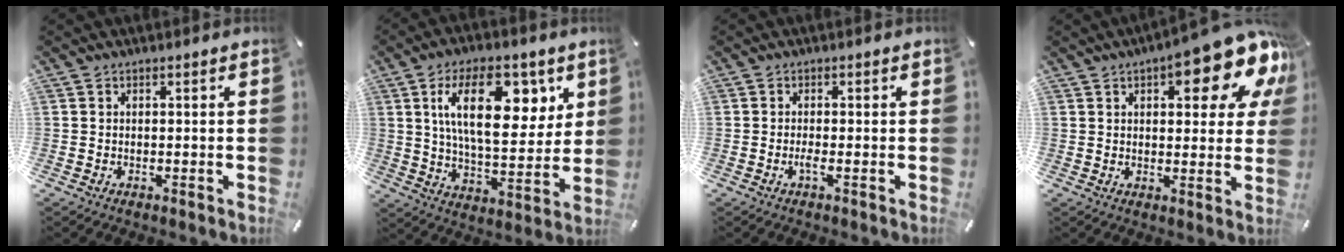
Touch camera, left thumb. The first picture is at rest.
{"total": 19.0, "force": [7.5, 9.4, 14.7], "torque": [-0.238, -0.004, 0.121]}
{"total": 1.9, "force": [-0.7, 0.1, 1.8], "torque": [-0.032, -0.005, -0.011]}
{"total": 17.3, "force": [9.1, 6.5, 13.2], "torque": [-0.163, -0.055, 0.143]}